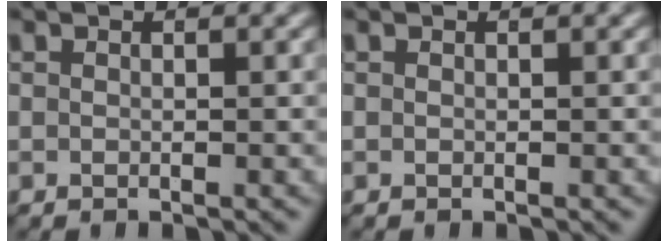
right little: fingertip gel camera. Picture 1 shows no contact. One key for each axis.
{"total": 0.0}